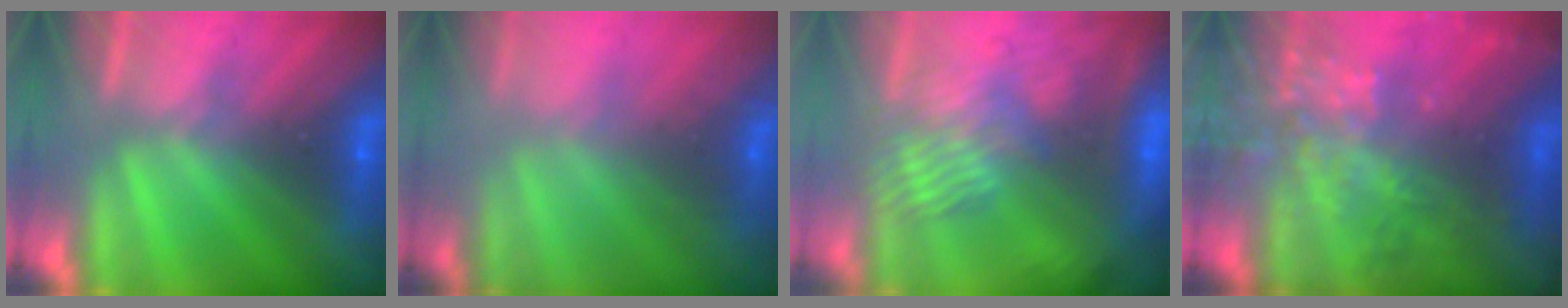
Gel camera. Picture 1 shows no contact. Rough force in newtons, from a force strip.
{"total": 6.9}
{"total": 8.5}
{"total": 5.9}